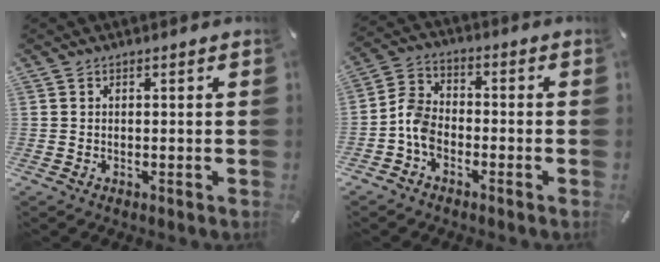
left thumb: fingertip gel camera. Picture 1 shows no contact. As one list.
[{"total": 6.5, "force": [-3.1, 4.7, 3.3], "torque": [-0.079, 0.020, -0.061]}]